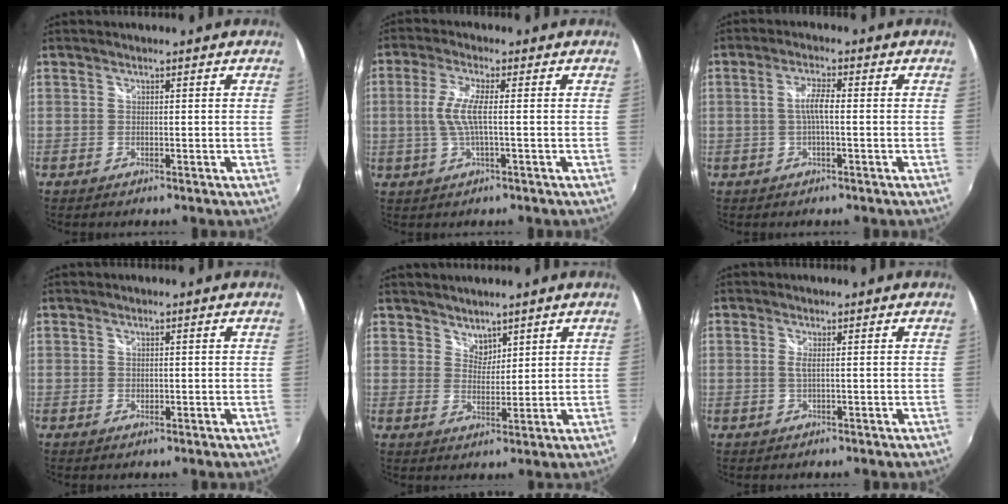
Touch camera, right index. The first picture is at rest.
{"total": 5.8, "force": [-0.3, 0.9, 5.7], "torque": [-0.118, 0.000, -0.004]}
{"total": 3.4, "force": [-0.4, 0.4, 3.3], "torque": [-0.065, 0.005, -0.006]}
{"total": 0.7, "force": [0.1, 0.6, 0.2], "torque": [-0.002, -0.001, 0.002]}
{"total": 3.2, "force": [2.6, 1.8, 0.4], "torque": [0.003, 0.005, 0.047]}
{"total": 1.2, "force": [0.0, 0.1, 1.2], "torque": [-0.023, 0.000, -0.001]}